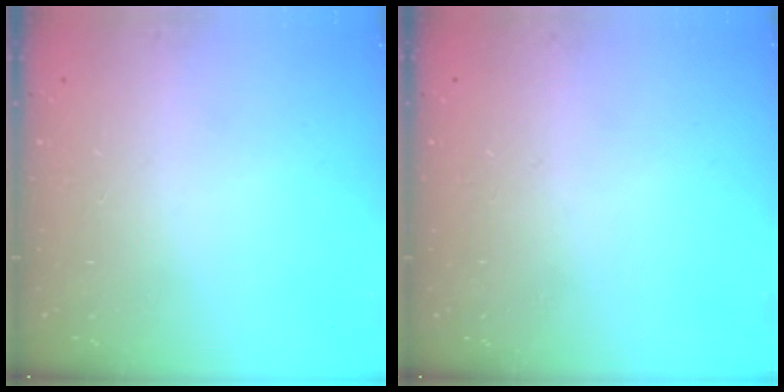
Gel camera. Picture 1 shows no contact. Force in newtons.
{"total": 1.7, "press": 1.6, "slide": 0.8}